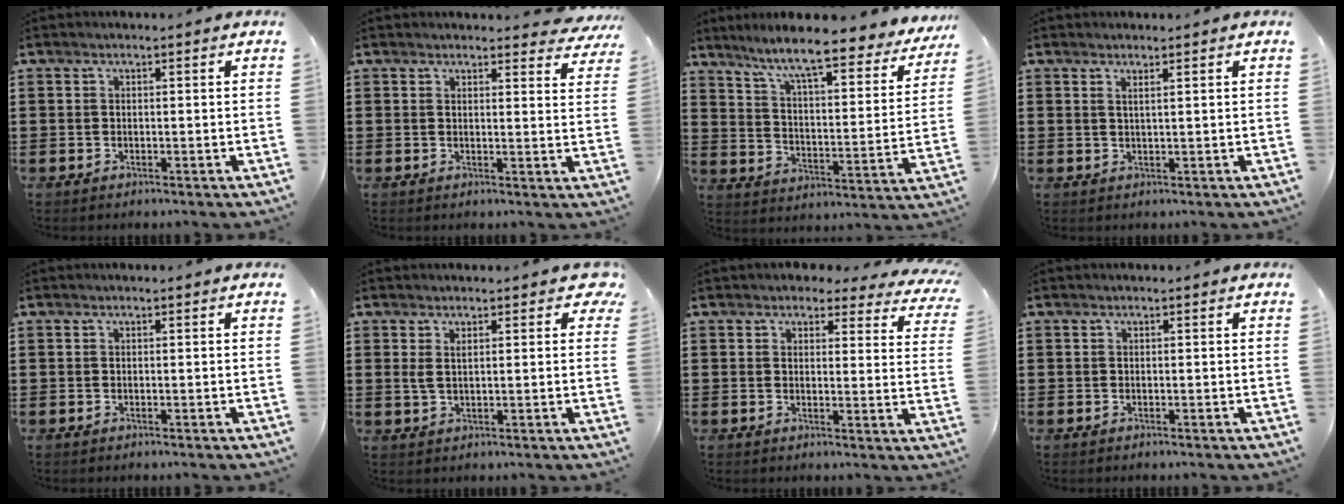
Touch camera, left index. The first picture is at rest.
{"total": 2.6, "force": [2.5, 0.3, 0.5], "torque": [-0.002, -0.014, 0.044]}
{"total": 8.7, "force": [7.6, -0.2, 4.2], "torque": [-0.106, -0.057, 0.122]}
{"total": 1.0, "force": [0.7, -0.1, 0.7], "torque": [-0.016, -0.001, 0.013]}
{"total": 0.0}
{"total": 3.2, "force": [1.6, 1.4, 2.3], "torque": [-0.043, 0.005, 0.025]}
{"total": 3.4, "force": [2.9, 1.4, 0.9], "torque": [-0.016, -0.010, 0.049]}
{"total": 0.0}